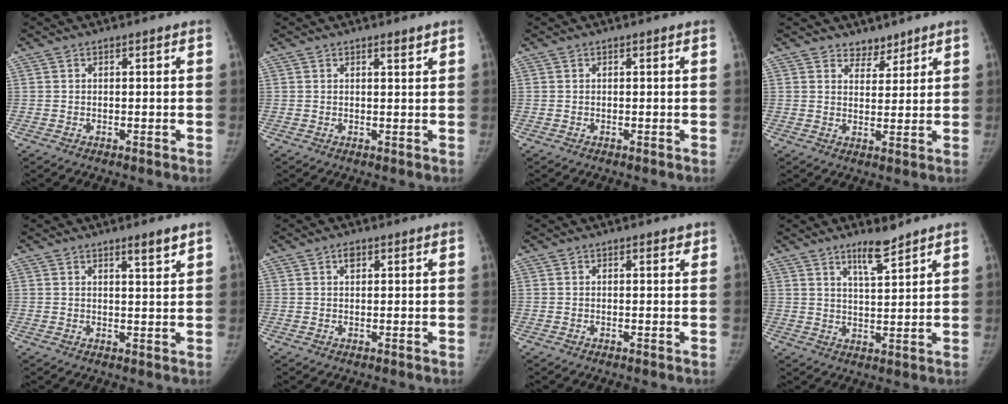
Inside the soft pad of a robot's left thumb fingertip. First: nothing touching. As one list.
[{"total": 1.3, "force": [1.1, 0.2, 0.8], "torque": [-0.010, -0.009, 0.018]}, {"total": 0.0}, {"total": 3.5, "force": [3.0, 1.9, 0.2], "torque": [0.023, -0.022, 0.045]}, {"total": 3.2, "force": [2.4, 0.2, 2.1], "torque": [-0.028, -0.020, 0.038]}, {"total": 1.5, "force": [0.8, 0.9, 1.0], "torque": [-0.011, 0.000, 0.011]}, {"total": 1.0, "force": [0.7, 0.5, 0.5], "torque": [-0.003, -0.003, 0.007]}, {"total": 5.4, "force": [4.2, 0.7, 3.2], "torque": [-0.047, -0.036, 0.072]}]